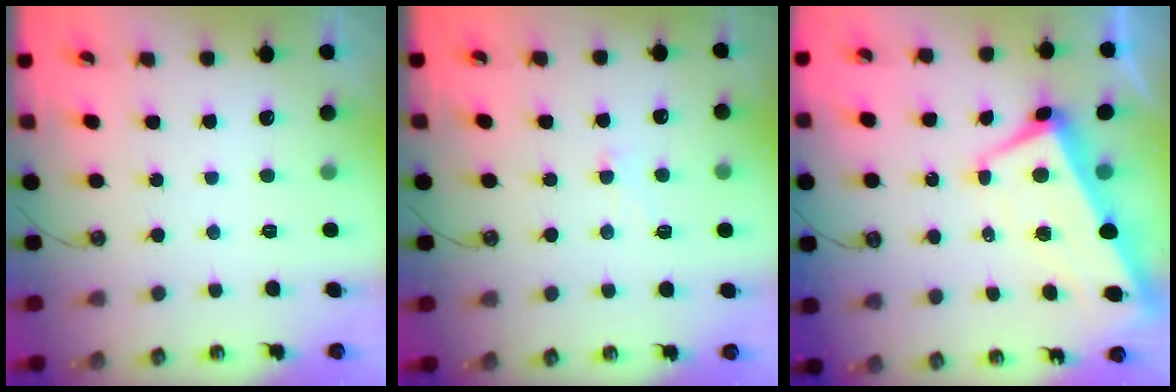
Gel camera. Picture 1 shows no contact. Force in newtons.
{"total": 1.5, "press": 1.4, "slide": 0.6}
{"total": 1.6, "press": 0.9, "slide": 1.3}